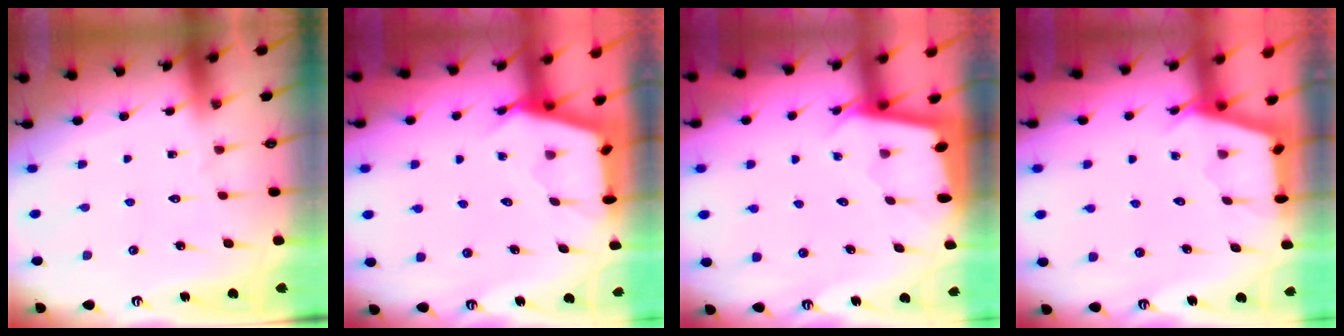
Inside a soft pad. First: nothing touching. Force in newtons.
{"total": 2.5, "press": 2.5, "slide": 0.3}
{"total": 1.9, "press": 1.9, "slide": 0.1}
{"total": 2.9, "press": 2.9, "slide": 0.3}